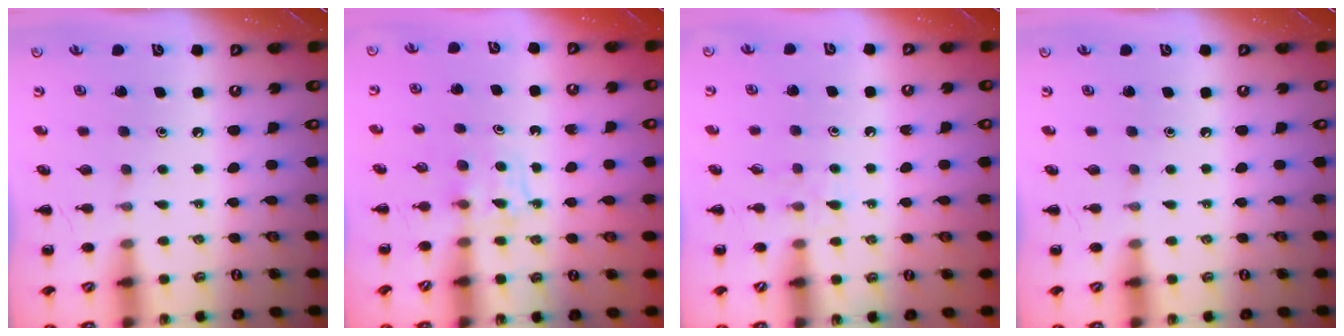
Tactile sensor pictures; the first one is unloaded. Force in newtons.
{"total": 4.1, "press": 3.9, "slide": 1.4}
{"total": 4.5, "press": 4.1, "slide": 1.8}
{"total": 0.0}